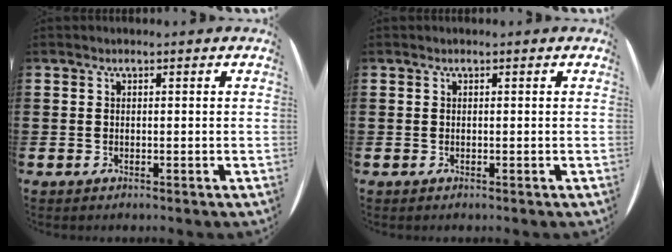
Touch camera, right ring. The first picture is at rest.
{"total": 0.0}